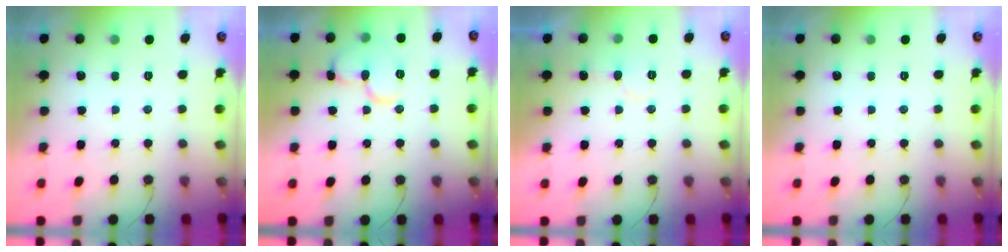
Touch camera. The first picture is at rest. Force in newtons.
{"total": 11.4, "press": 11.3, "slide": 1.2}
{"total": 7.2, "press": 7.2, "slide": 0.4}
{"total": 0.0}